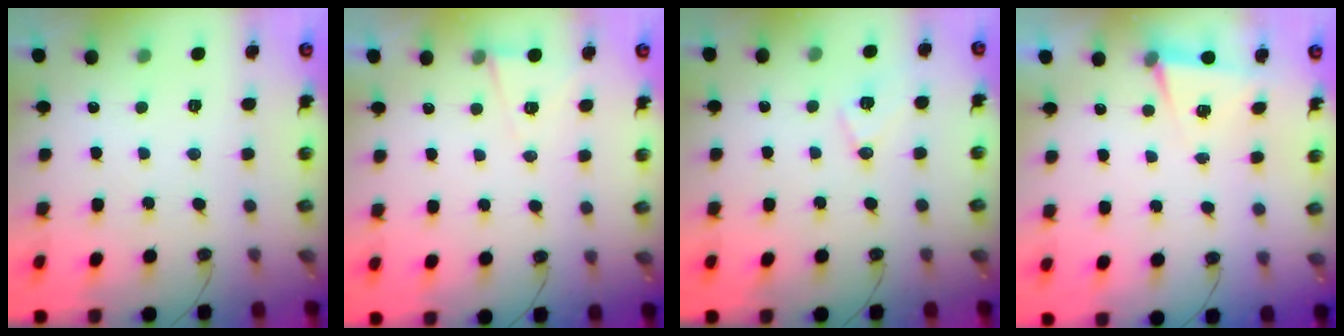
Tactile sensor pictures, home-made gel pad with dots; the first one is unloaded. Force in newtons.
{"total": 5.4, "press": 3.1, "slide": 4.5}
{"total": 8.7, "press": 7.9, "slide": 3.7}
{"total": 4.5, "press": 2.5, "slide": 3.8}